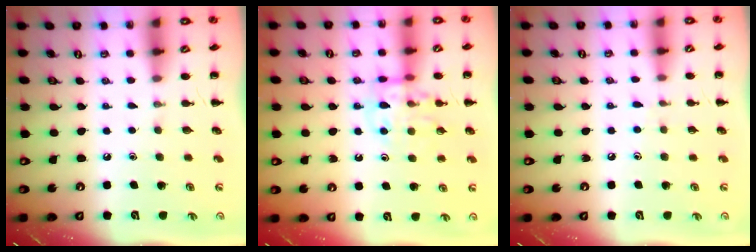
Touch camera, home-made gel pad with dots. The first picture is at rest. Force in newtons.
{"total": 11.3, "press": 11.2, "slide": 1.6}
{"total": 4.2, "press": 3.8, "slide": 1.8}